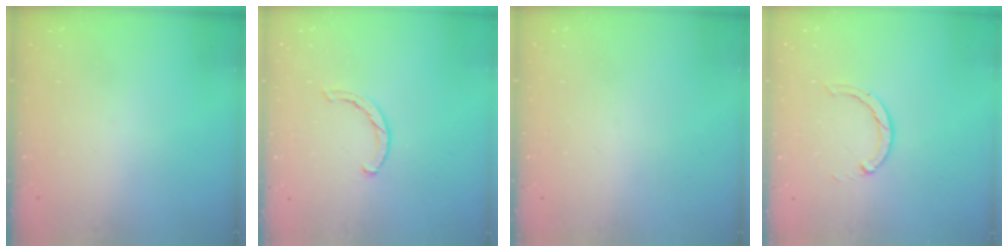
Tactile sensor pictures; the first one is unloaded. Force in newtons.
{"total": 1.8, "press": 1.8, "slide": 0.3}
{"total": 0.0}
{"total": 2.0, "press": 2.0, "slide": 0.3}